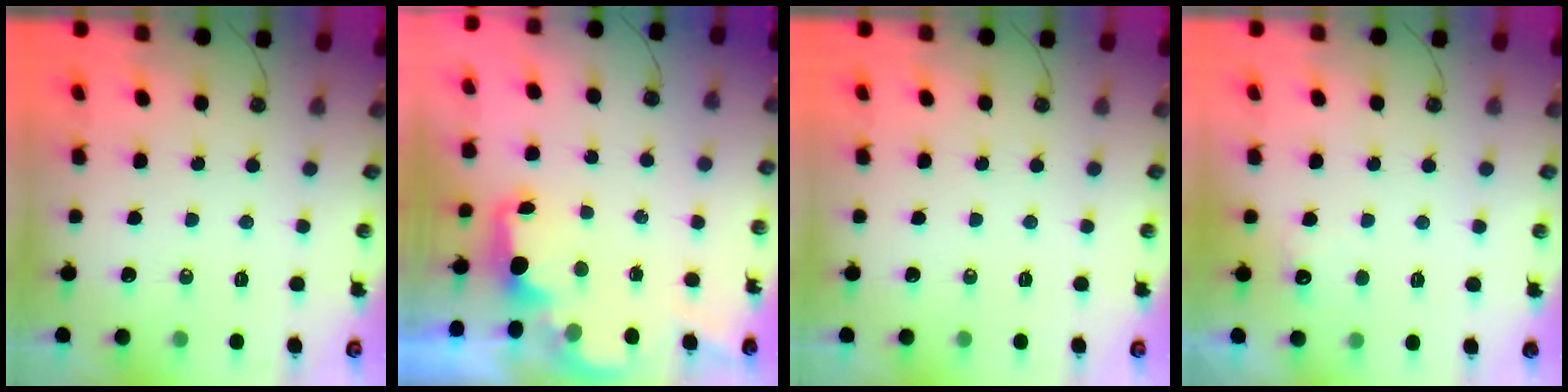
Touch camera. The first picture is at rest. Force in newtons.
{"total": 2.2, "press": 2.1, "slide": 0.7}
{"total": 0.0}
{"total": 3.4, "press": 3.2, "slide": 1.0}